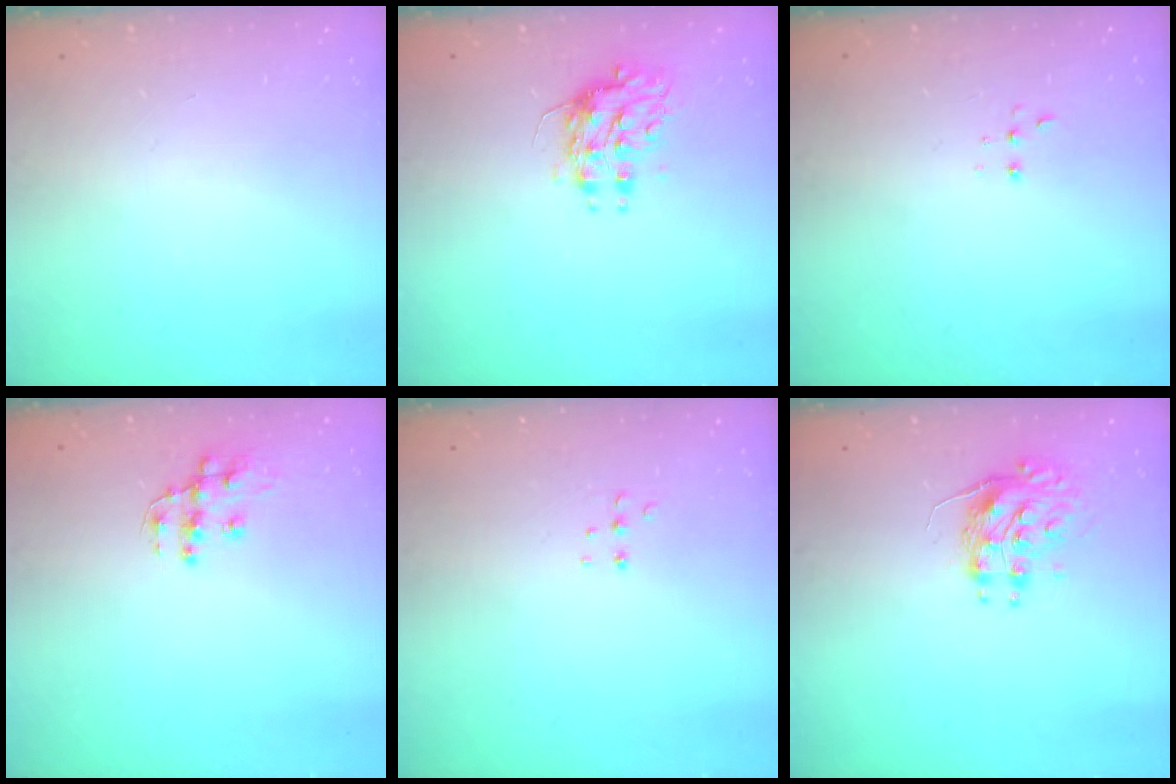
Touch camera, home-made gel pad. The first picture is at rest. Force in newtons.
{"total": 8.3, "press": 8.2, "slide": 0.6}
{"total": 2.2, "press": 2.2, "slide": 0.5}
{"total": 10.8, "press": 10.7, "slide": 0.8}
{"total": 3.6, "press": 3.5, "slide": 0.9}
{"total": 8.2, "press": 8.2, "slide": 0.3}